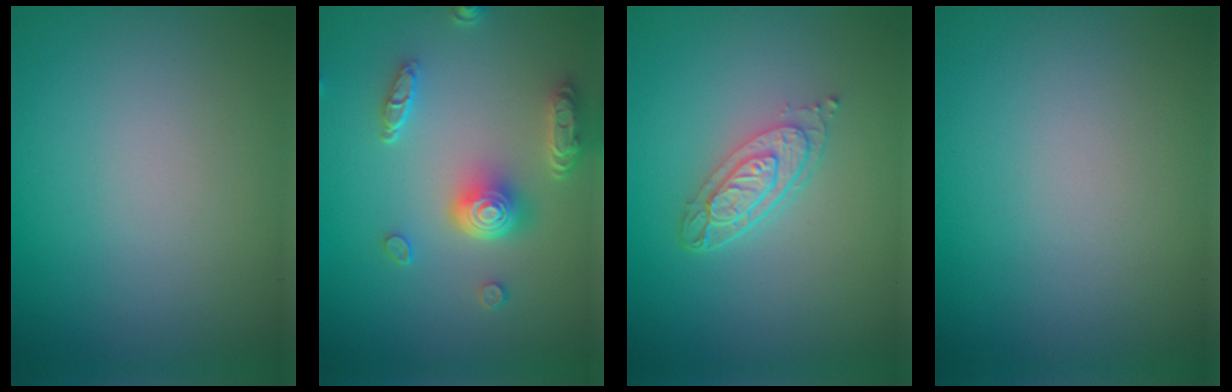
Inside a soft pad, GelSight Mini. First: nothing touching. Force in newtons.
{"total": 4.9, "press": 4.0, "slide": 3.0}
{"total": 3.9, "press": 2.8, "slide": 2.6}
{"total": 0.0}